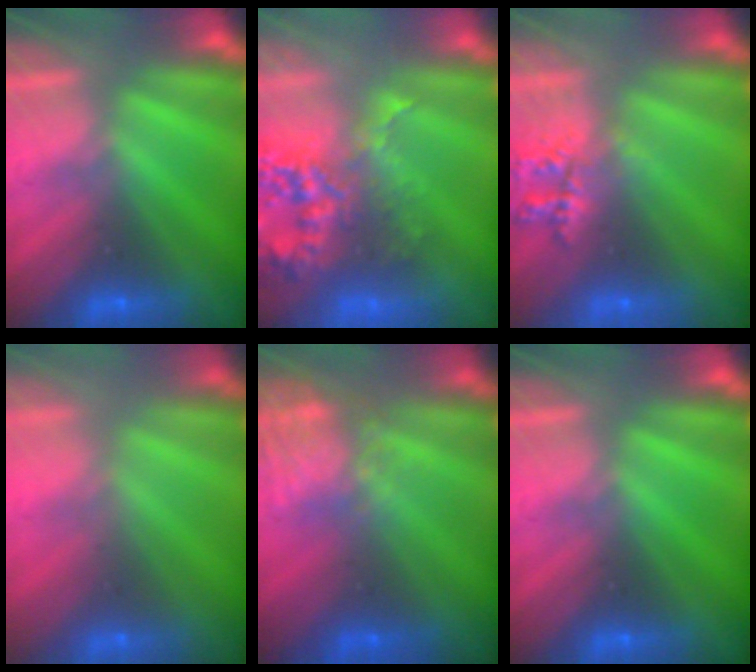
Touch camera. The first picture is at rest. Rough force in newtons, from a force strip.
{"total": 9.3}
{"total": 2.2}
{"total": 2.2}
{"total": 4.6}
{"total": 0.0}